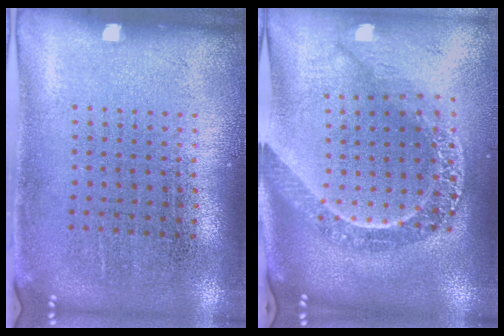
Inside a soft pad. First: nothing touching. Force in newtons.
{"total": 2.7, "press": 2.2, "slide": 1.6}